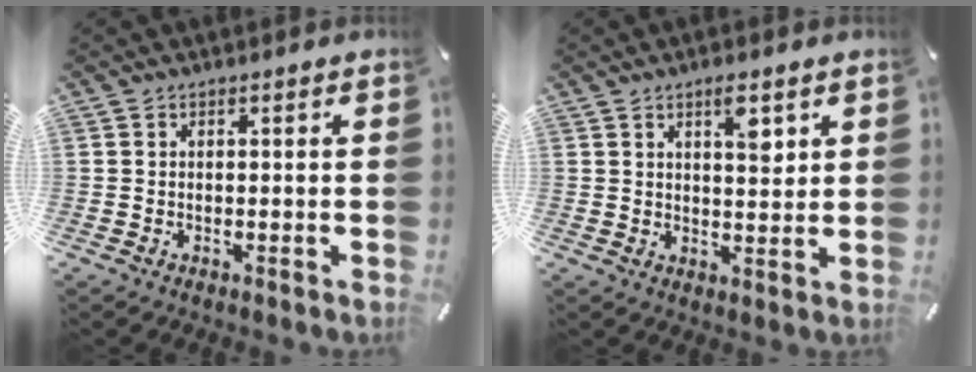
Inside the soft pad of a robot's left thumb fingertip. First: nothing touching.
{"total": 5.6, "force": [3.0, 2.1, 4.2], "torque": [-0.041, -0.020, 0.041]}